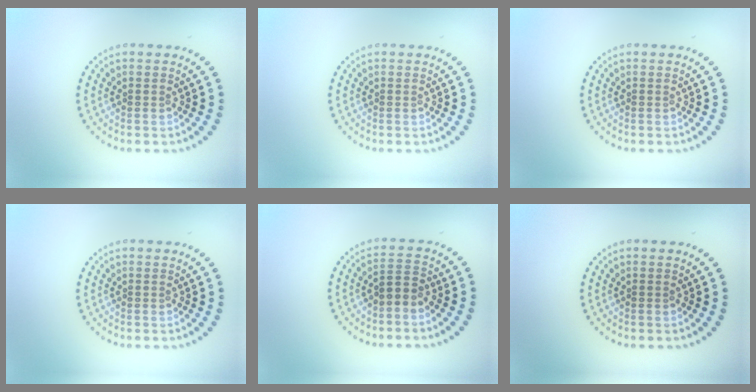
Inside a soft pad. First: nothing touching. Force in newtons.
{"total": 0.0}
{"total": 0.0}
{"total": 0.0}
{"total": 1.8, "press": 1.5, "slide": 1.1}
{"total": 0.0}